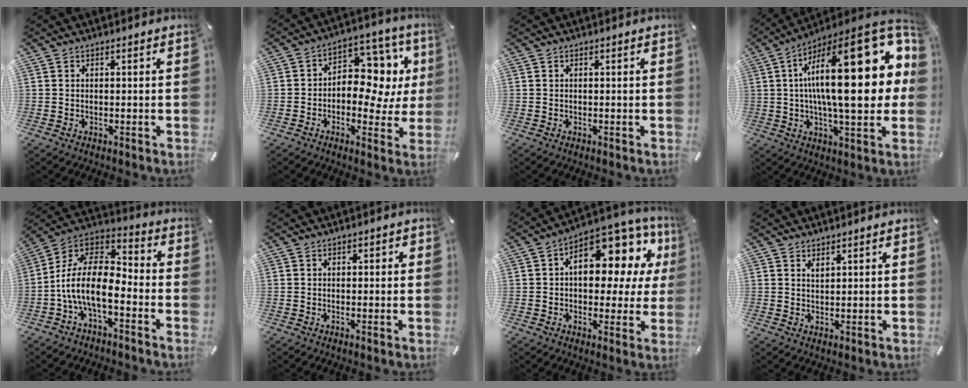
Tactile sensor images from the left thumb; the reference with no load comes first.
{"total": 11.2, "force": [1.3, 7.9, 7.9], "torque": [-0.100, -0.022, 0.019]}
{"total": 0.0}
{"total": 32.8, "force": [6.2, 11.8, 30.0], "torque": [-0.499, -0.045, 0.100]}
{"total": 14.0, "force": [-5.7, 6.6, 10.9], "torque": [-0.234, 0.005, -0.105]}
{"total": 1.1, "force": [-0.3, 0.7, 0.8], "torque": [-0.014, 0.005, -0.007]}
{"total": 14.6, "force": [4.7, 8.4, 11.0], "torque": [-0.139, -0.042, 0.075]}
{"total": 1.6, "force": [1.3, 0.6, 0.6], "torque": [-0.004, -0.005, 0.022]}